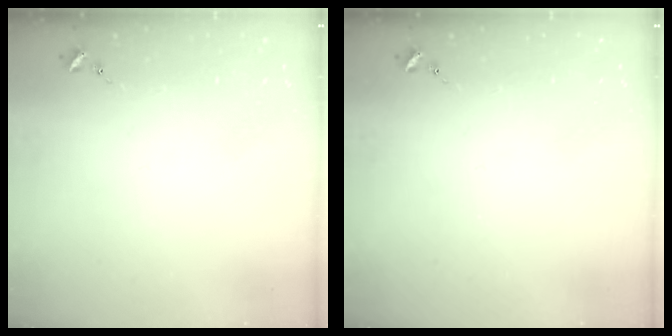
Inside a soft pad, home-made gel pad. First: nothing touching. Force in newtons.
{"total": 0.0}